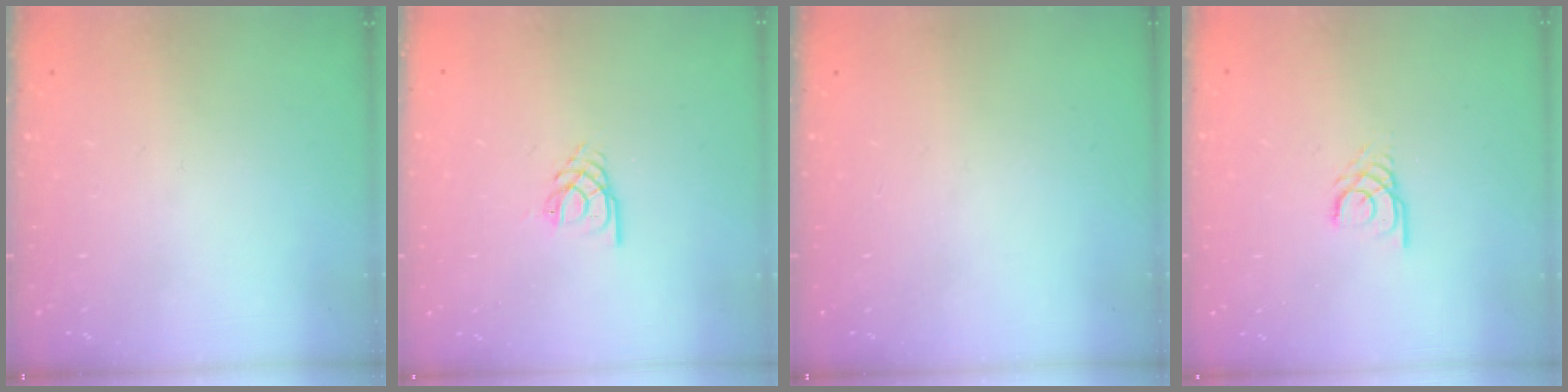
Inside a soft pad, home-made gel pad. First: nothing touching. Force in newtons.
{"total": 2.8, "press": 2.8, "slide": 0.3}
{"total": 0.0}
{"total": 2.2, "press": 2.2, "slide": 0.2}